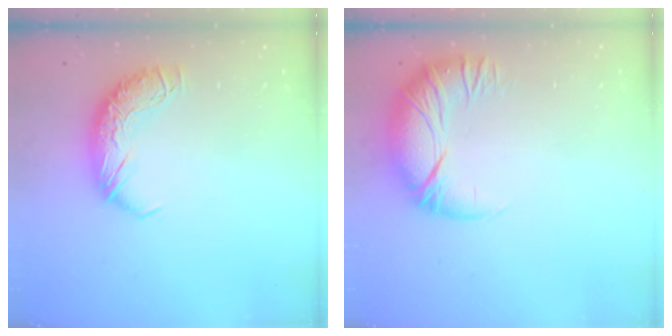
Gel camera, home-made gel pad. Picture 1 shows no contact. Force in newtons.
{"total": 2.7, "press": 0.9, "slide": 2.5}